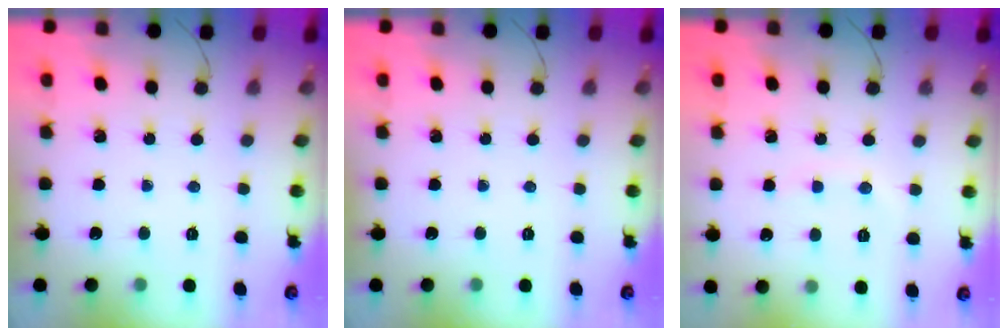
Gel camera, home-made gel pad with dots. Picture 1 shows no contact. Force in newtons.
{"total": 0.0}
{"total": 5.3, "press": 5.1, "slide": 1.6}